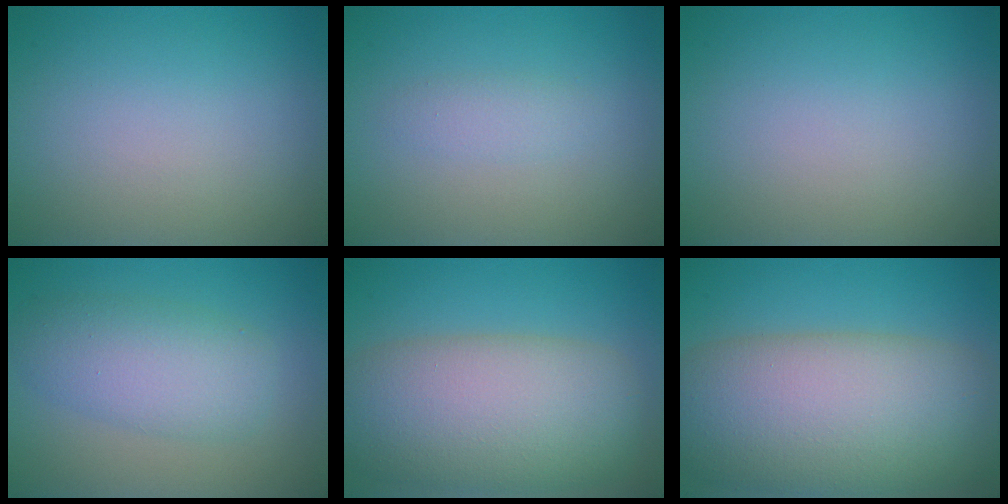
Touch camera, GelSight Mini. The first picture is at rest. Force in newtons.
{"total": 1.5, "press": 1.5, "slide": 0.1}
{"total": 0.0}
{"total": 4.4, "press": 4.4, "slide": 0.0}
{"total": 10.6, "press": 10.6, "slide": 0.6}
{"total": 13.1, "press": 13.1, "slide": 0.5}